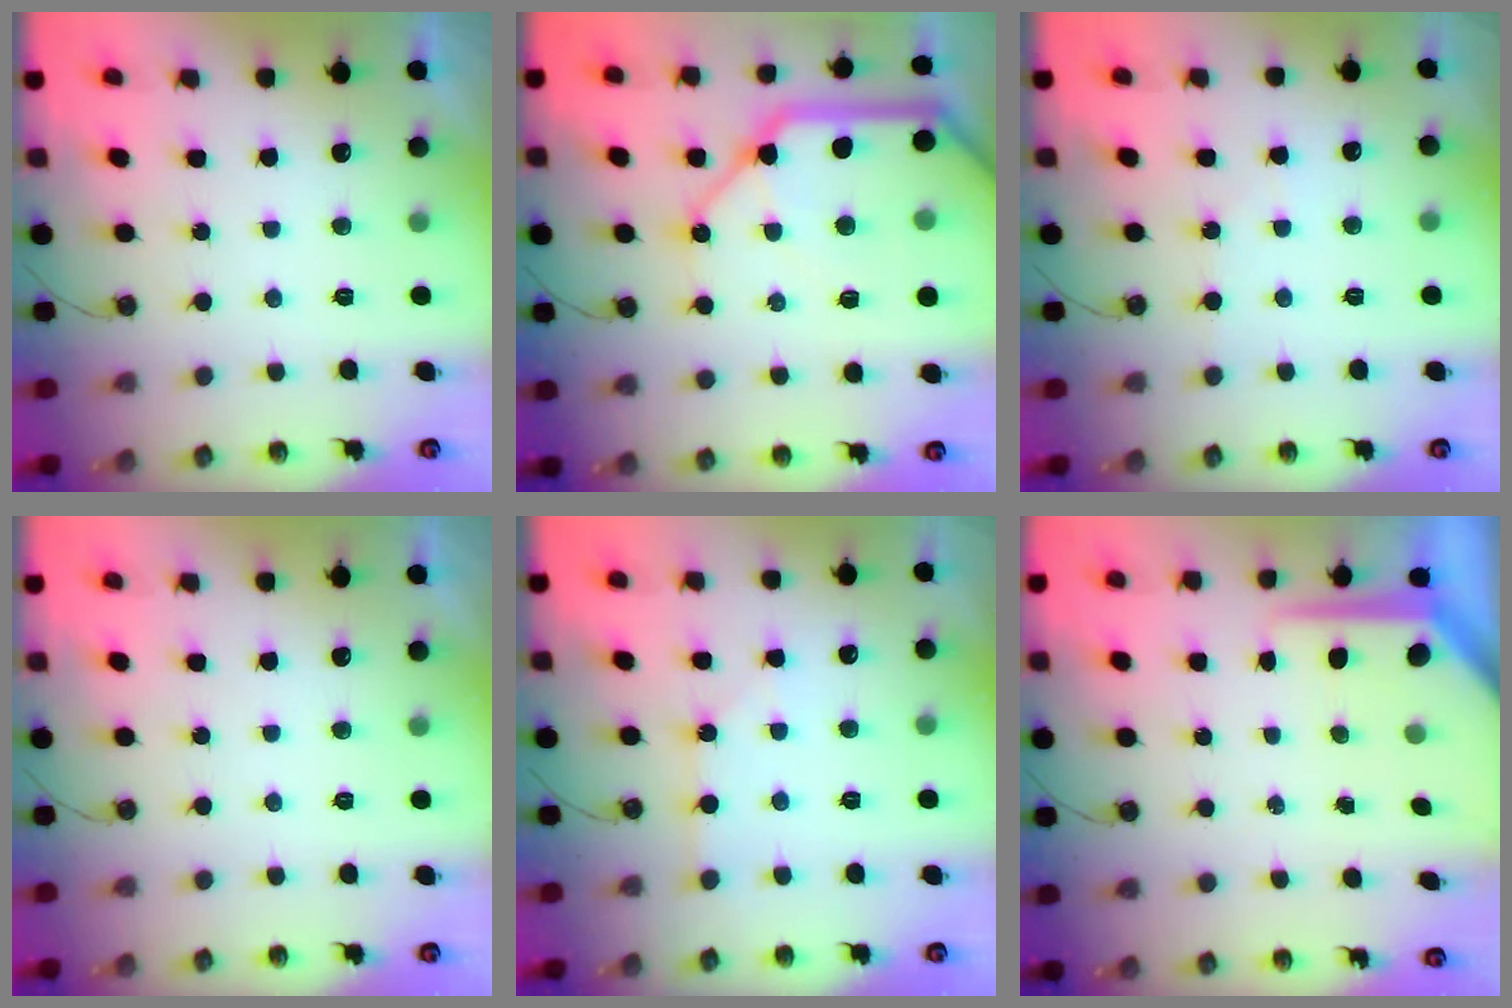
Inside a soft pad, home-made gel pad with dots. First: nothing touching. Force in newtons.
{"total": 25.1, "press": 24.9, "slide": 3.4}
{"total": 3.0, "press": 3.0, "slide": 0.5}
{"total": 0.0}
{"total": 1.7, "press": 1.7, "slide": 0.3}
{"total": 7.0, "press": 7.0, "slide": 0.6}